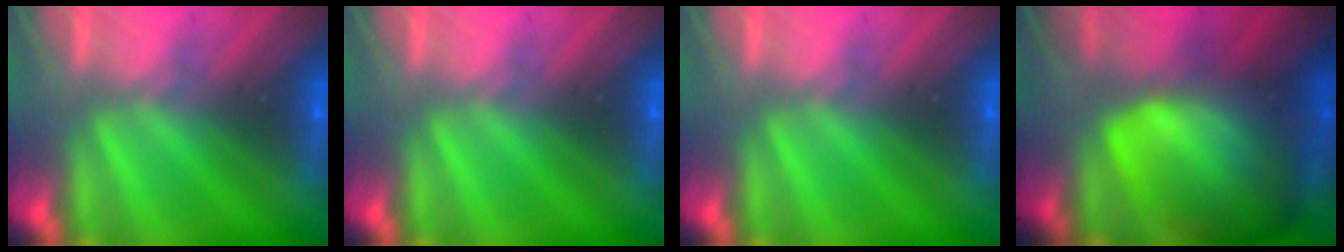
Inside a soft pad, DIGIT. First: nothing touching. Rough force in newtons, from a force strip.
{"total": 0.0}
{"total": 0.0}
{"total": 9.4}